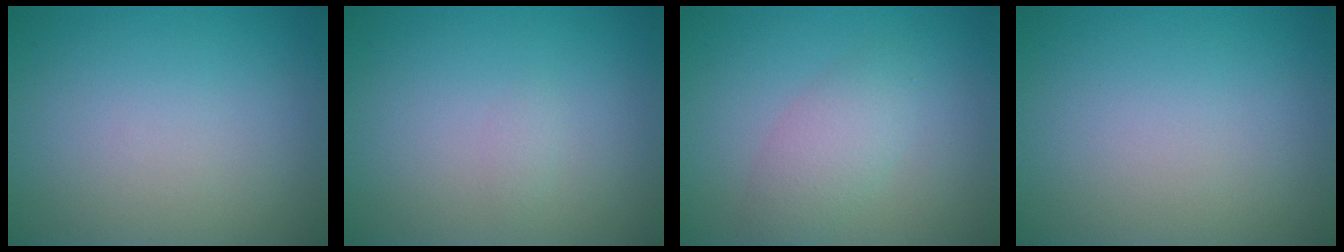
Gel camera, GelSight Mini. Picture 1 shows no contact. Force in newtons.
{"total": 0.5, "press": 0.5, "slide": 0.0}
{"total": 2.7, "press": 2.7, "slide": 0.1}
{"total": 0.0}